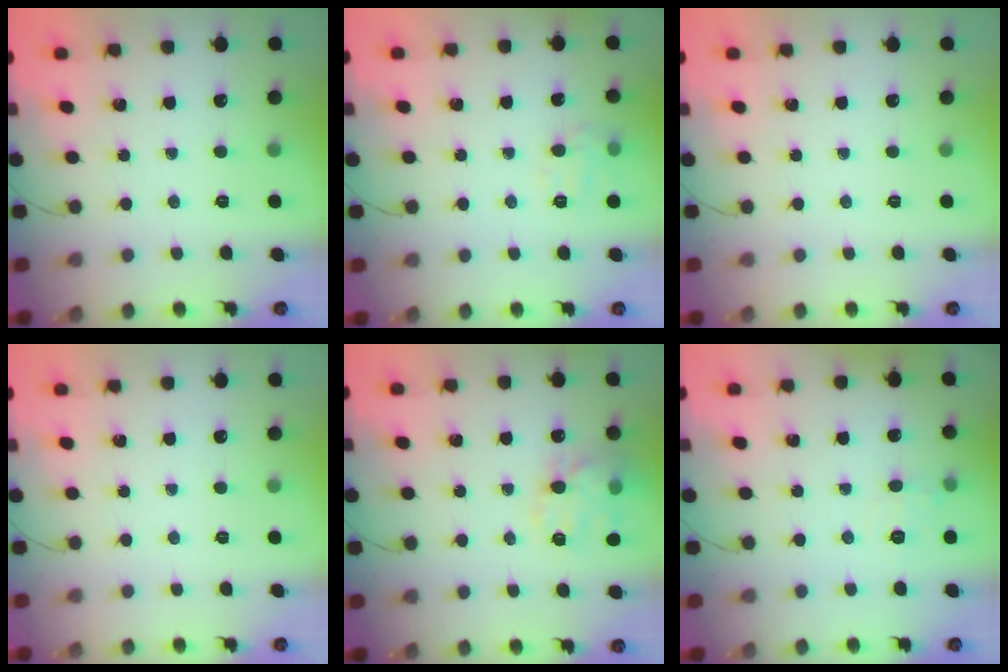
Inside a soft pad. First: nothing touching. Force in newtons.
{"total": 8.5, "press": 8.4, "slide": 1.2}
{"total": 0.0}
{"total": 0.0}
{"total": 15.0, "press": 14.9, "slide": 2.2}
{"total": 5.9, "press": 5.7, "slide": 1.6}